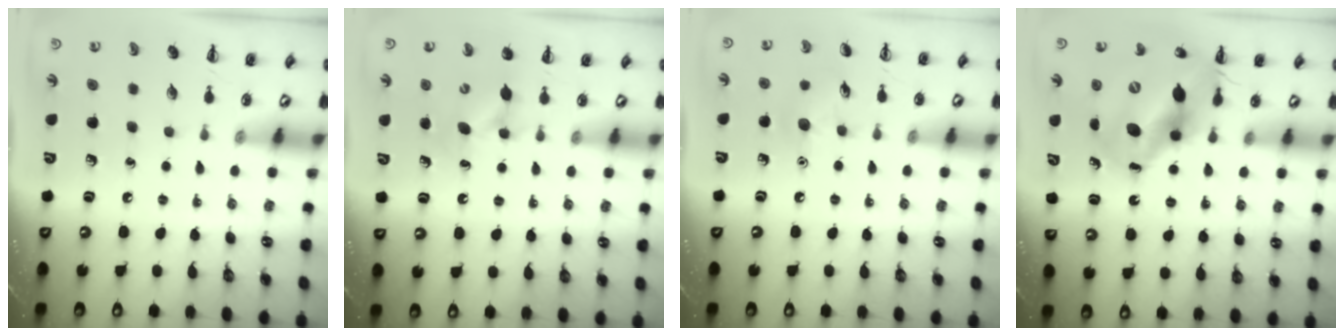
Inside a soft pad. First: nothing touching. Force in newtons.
{"total": 6.1, "press": 6.0, "slide": 1.4}
{"total": 6.6, "press": 6.4, "slide": 1.5}
{"total": 14.1, "press": 13.6, "slide": 3.6}